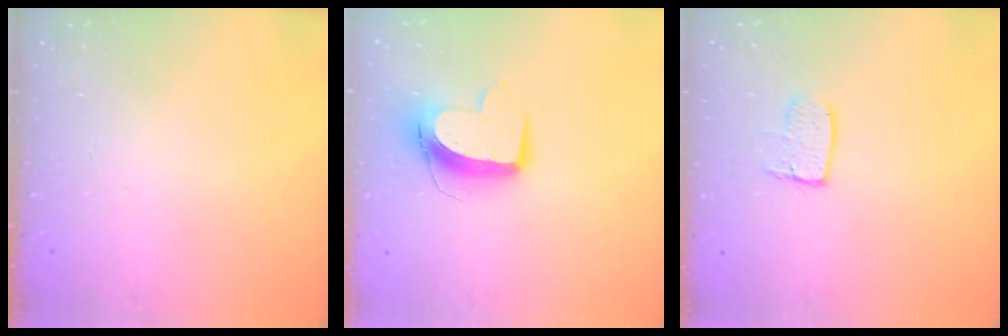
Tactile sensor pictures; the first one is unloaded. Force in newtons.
{"total": 11.1, "press": 11.0, "slide": 1.0}
{"total": 6.8, "press": 6.8, "slide": 0.4}